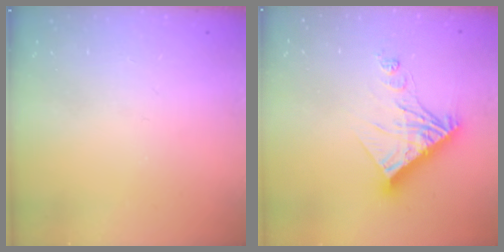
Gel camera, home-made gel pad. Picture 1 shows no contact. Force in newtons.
{"total": 12.2, "press": 12.1, "slide": 0.9}